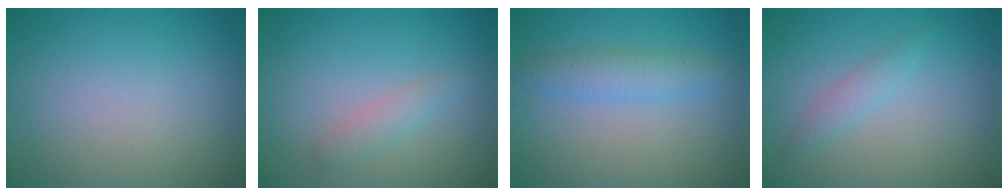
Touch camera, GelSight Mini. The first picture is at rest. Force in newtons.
{"total": 1.6, "press": 1.6, "slide": 0.1}
{"total": 2.9, "press": 2.9, "slide": 0.1}
{"total": 1.5, "press": 1.5, "slide": 0.1}